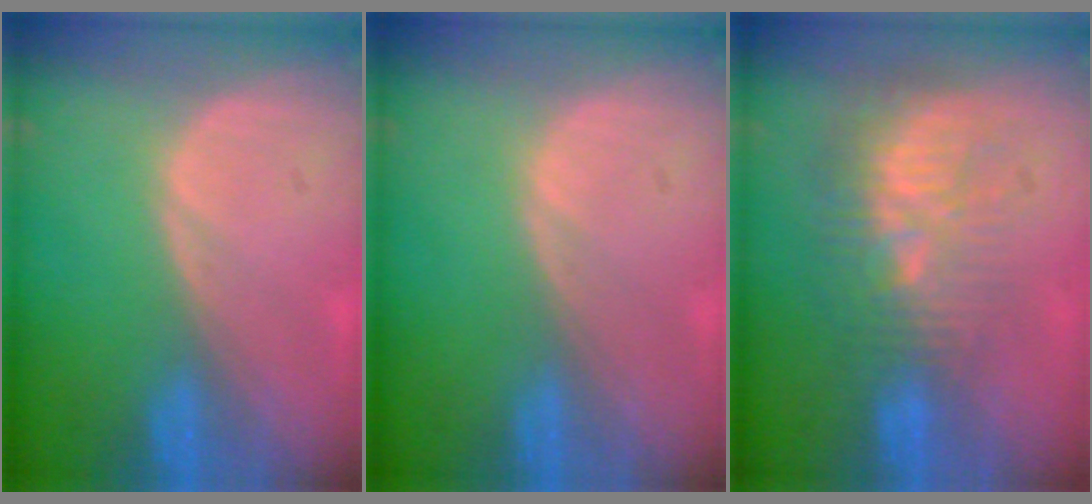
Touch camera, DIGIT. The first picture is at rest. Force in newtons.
{"total": 0.0}
{"total": 10.3, "press": 8.9, "slide": 5.1}